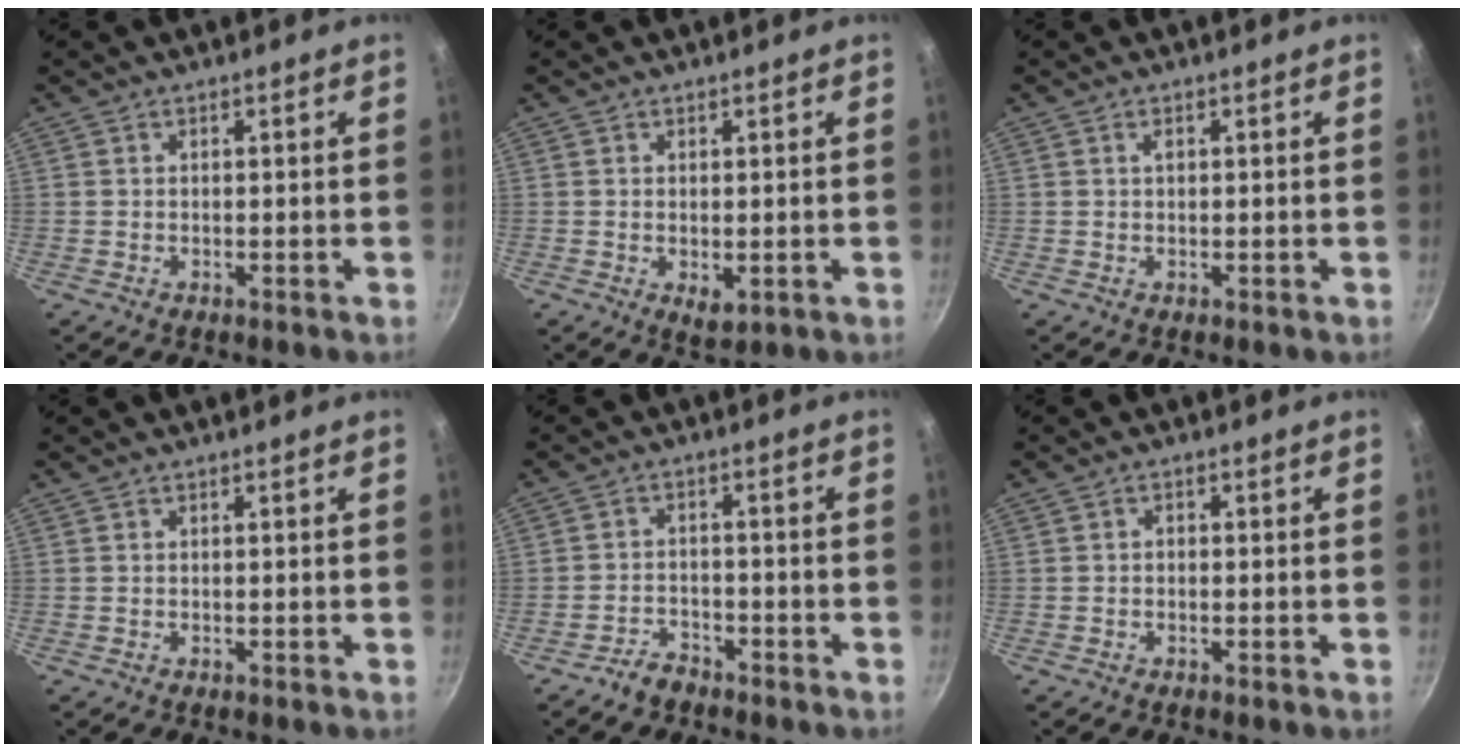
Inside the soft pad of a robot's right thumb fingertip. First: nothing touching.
{"total": 2.9, "force": [-0.4, 1.6, 2.4], "torque": [-0.040, -0.012, -0.002]}
{"total": 1.0, "force": [0.3, 0.6, 0.8], "torque": [-0.011, 0.001, 0.004]}
{"total": 0.0}
{"total": 3.7, "force": [-3.0, 1.8, 1.0], "torque": [-0.012, 0.034, -0.052]}
{"total": 1.0, "force": [-0.3, 0.8, 0.6], "torque": [-0.009, 0.006, -0.006]}